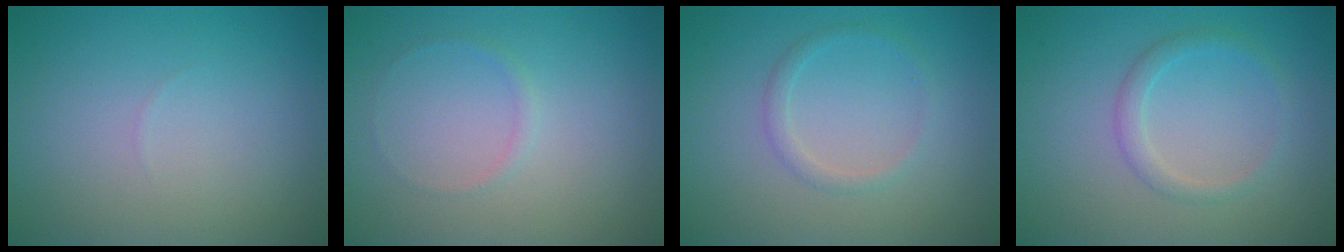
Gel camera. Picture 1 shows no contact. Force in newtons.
{"total": 0.7, "press": 0.7, "slide": 0.1}
{"total": 1.3, "press": 1.3, "slide": 0.1}
{"total": 1.7, "press": 1.7, "slide": 0.1}